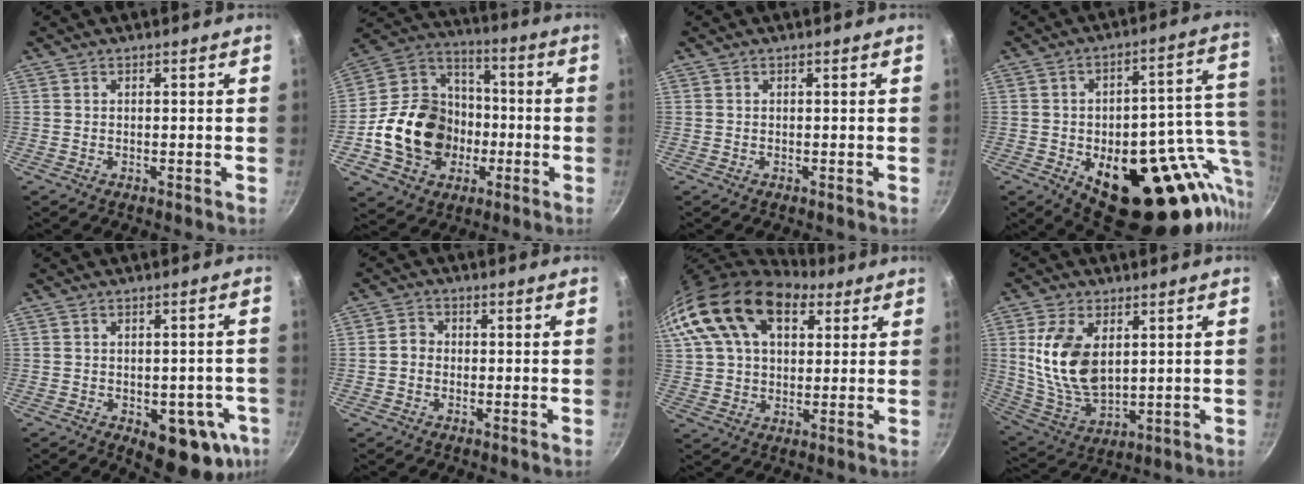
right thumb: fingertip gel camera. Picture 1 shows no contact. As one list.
[{"total": 20.6, "force": [-4.5, 16.8, 11.2], "torque": [-0.173, 0.049, -0.074]}, {"total": 0.0}, {"total": 28.5, "force": [-6.8, 14.1, 23.8], "torque": [-0.258, 0.004, -0.076]}, {"total": 12.5, "force": [-4.0, 6.6, 9.8], "torque": [-0.065, 0.008, -0.040]}, {"total": 3.1, "force": [-0.5, 2.8, 1.3], "torque": [-0.008, 0.014, -0.015]}, {"total": 24.3, "force": [11.5, 15.2, 15.1], "torque": [-0.301, 0.023, 0.201]}, {"total": 14.2, "force": [3.0, 8.5, 11.0], "torque": [-0.200, -0.026, 0.073]}]